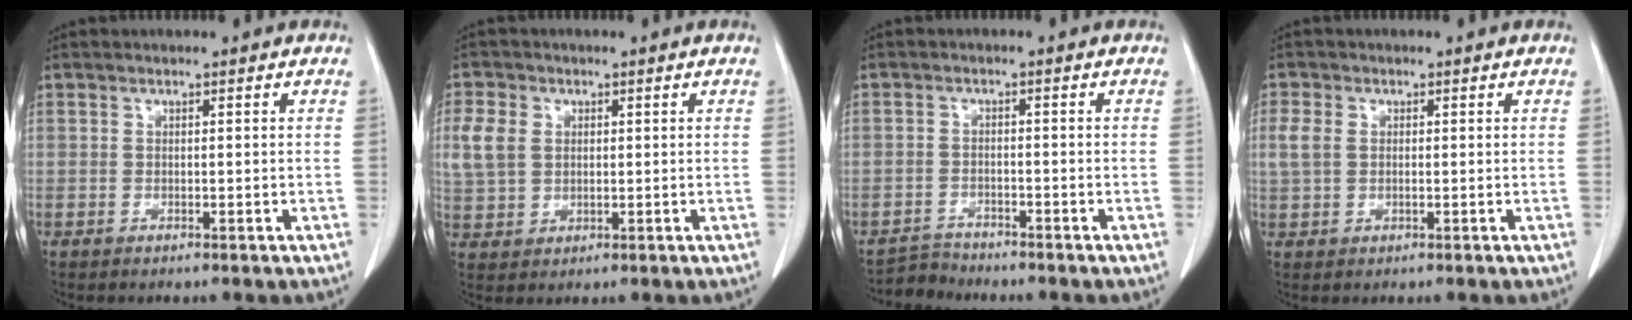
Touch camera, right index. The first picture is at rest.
{"total": 5.9, "force": [1.5, 4.6, 3.4], "torque": [-0.086, 0.008, 0.035]}
{"total": 2.8, "force": [-2.6, 0.2, -1.0], "torque": [0.023, -0.010, -0.047]}
{"total": 3.3, "force": [0.6, 2.3, 2.2], "torque": [-0.064, 0.010, 0.015]}